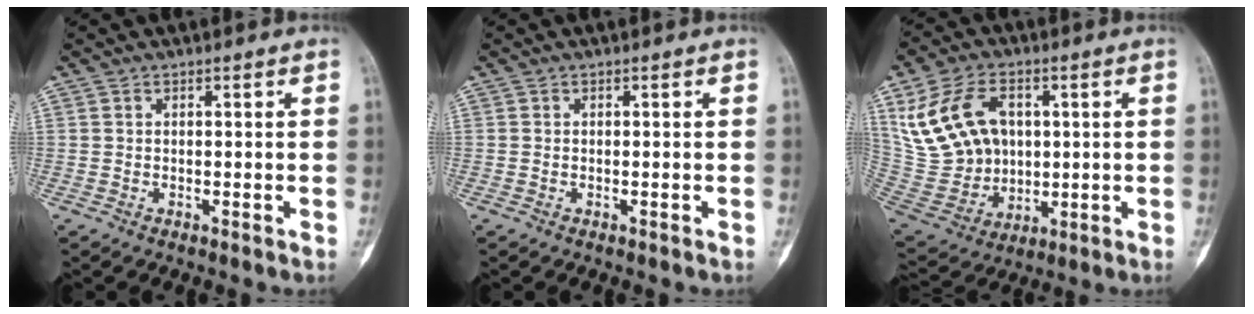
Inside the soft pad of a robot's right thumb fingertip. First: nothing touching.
{"total": 0.0}
{"total": 16.5, "force": [4.5, 12.4, 9.9], "torque": [-0.162, -0.002, 0.101]}